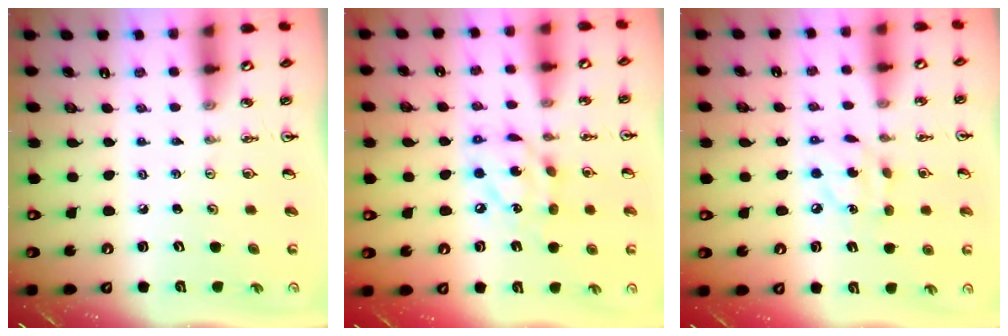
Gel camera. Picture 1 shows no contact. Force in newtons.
{"total": 12.0, "press": 12.0, "slide": 0.9}
{"total": 7.3, "press": 7.3, "slide": 0.3}